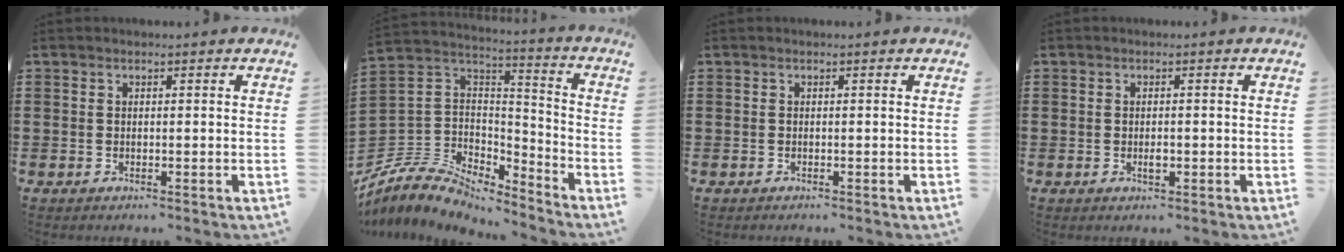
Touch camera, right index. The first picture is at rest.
{"total": 6.8, "force": [-5.5, 3.6, 1.7], "torque": [-0.064, -0.004, -0.112]}
{"total": 0.0}
{"total": 1.6, "force": [-0.2, 0.6, 1.5], "torque": [-0.027, -0.001, -0.004]}